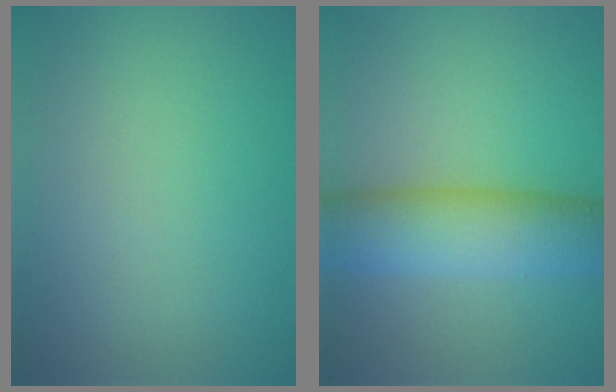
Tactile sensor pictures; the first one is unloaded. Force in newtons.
{"total": 7.2, "press": 7.2, "slide": 0.3}